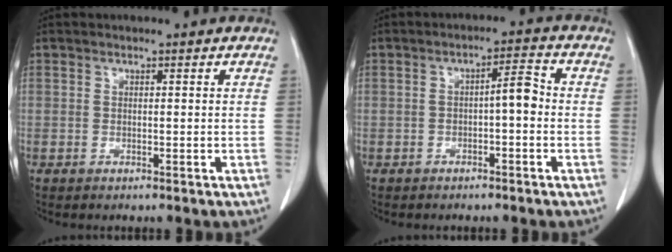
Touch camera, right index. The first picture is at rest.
{"total": 3.8, "force": [-0.5, 0.8, 3.6], "torque": [-0.052, 0.016, -0.009]}